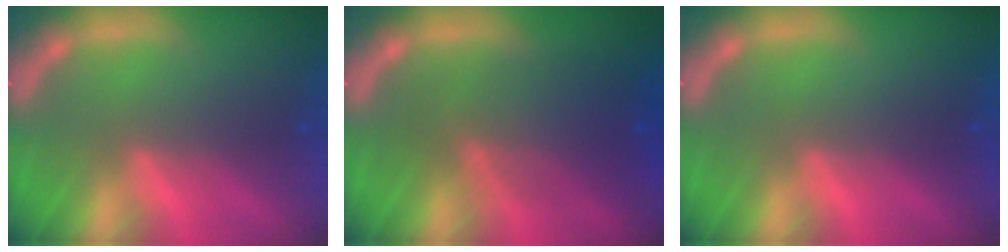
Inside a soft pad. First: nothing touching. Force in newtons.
{"total": 7.0}
{"total": 0.0}